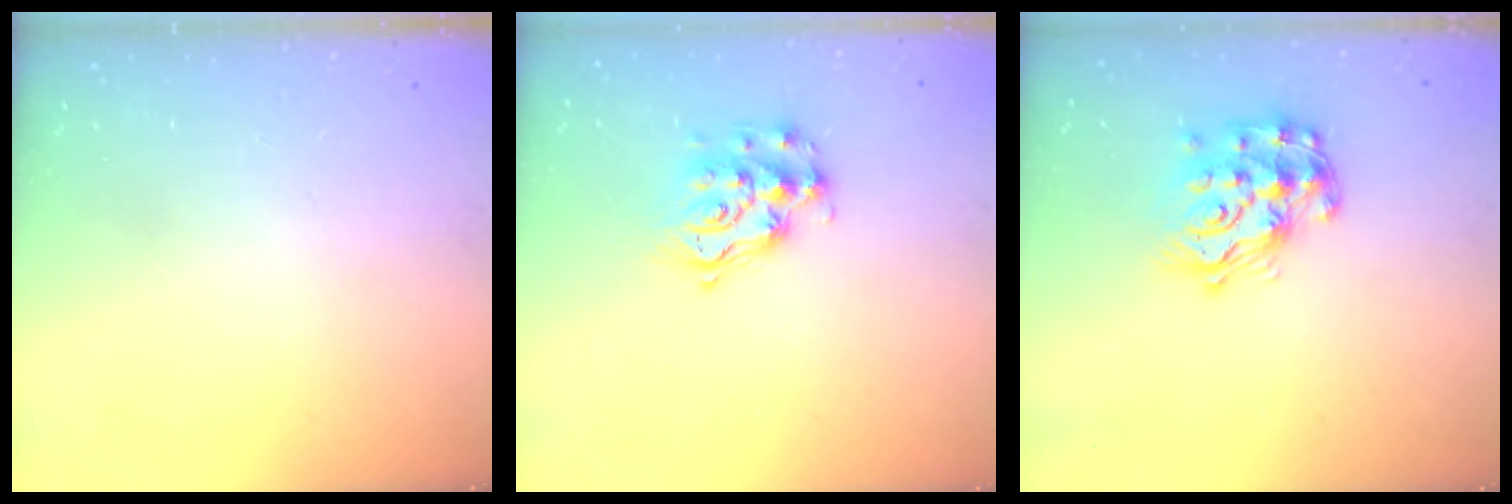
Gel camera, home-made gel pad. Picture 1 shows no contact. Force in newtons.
{"total": 12.7, "press": 12.7, "slide": 0.8}
{"total": 16.4, "press": 16.4, "slide": 1.1}